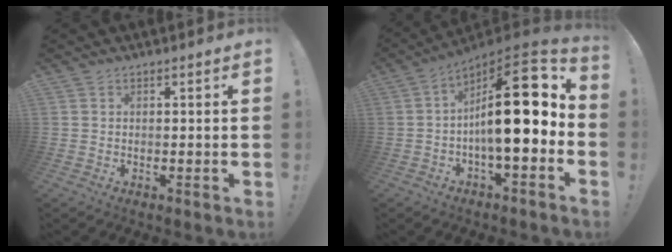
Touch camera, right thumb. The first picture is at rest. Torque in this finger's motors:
{"motor_torque": [0.69, 1.46, 2.08, -0.69, 0.17]}